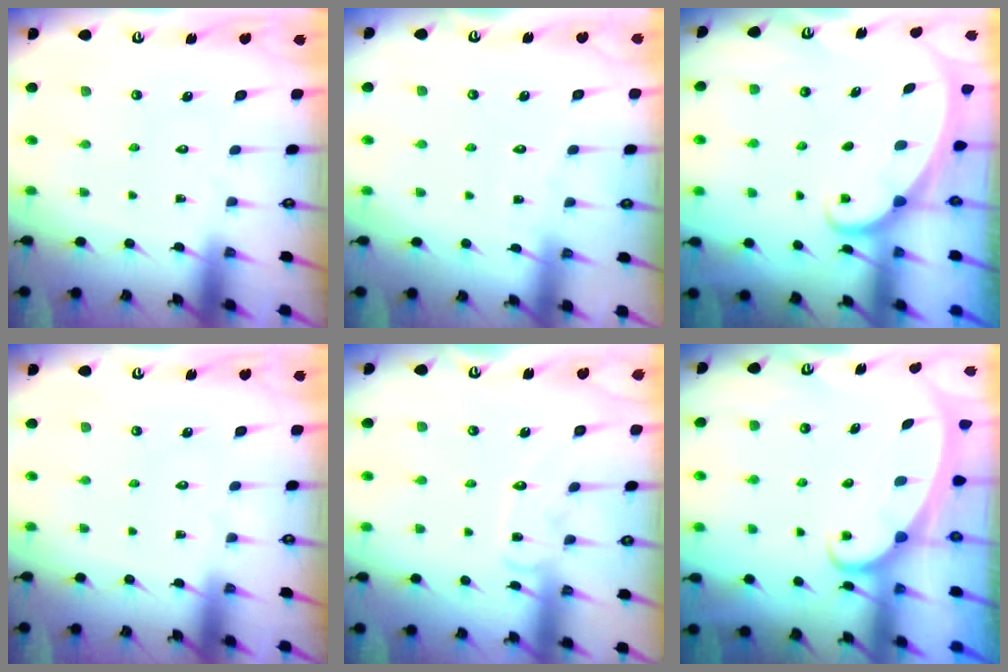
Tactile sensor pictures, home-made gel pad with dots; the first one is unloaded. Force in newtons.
{"total": 3.4, "press": 3.4, "slide": 0.4}
{"total": 1.5, "press": 1.5, "slide": 0.1}
{"total": 0.0}
{"total": 8.0, "press": 7.9, "slide": 0.7}
{"total": 2.4, "press": 2.4, "slide": 0.3}